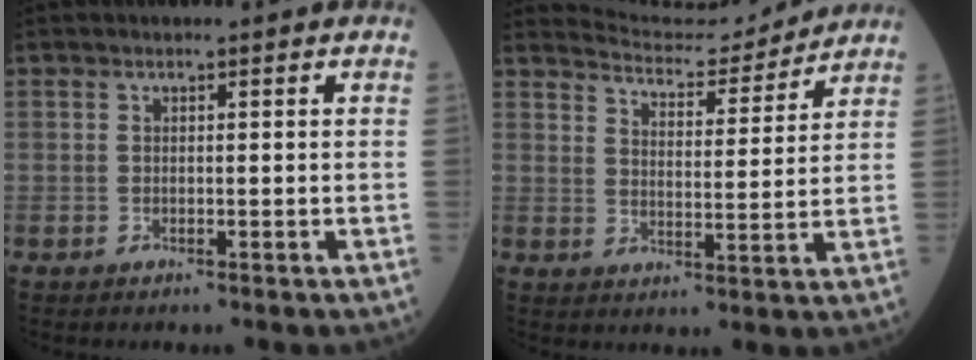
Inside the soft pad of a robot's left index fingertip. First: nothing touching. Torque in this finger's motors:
{"motor_torque": [0.79, -1.35, -0.05, -0.04]}